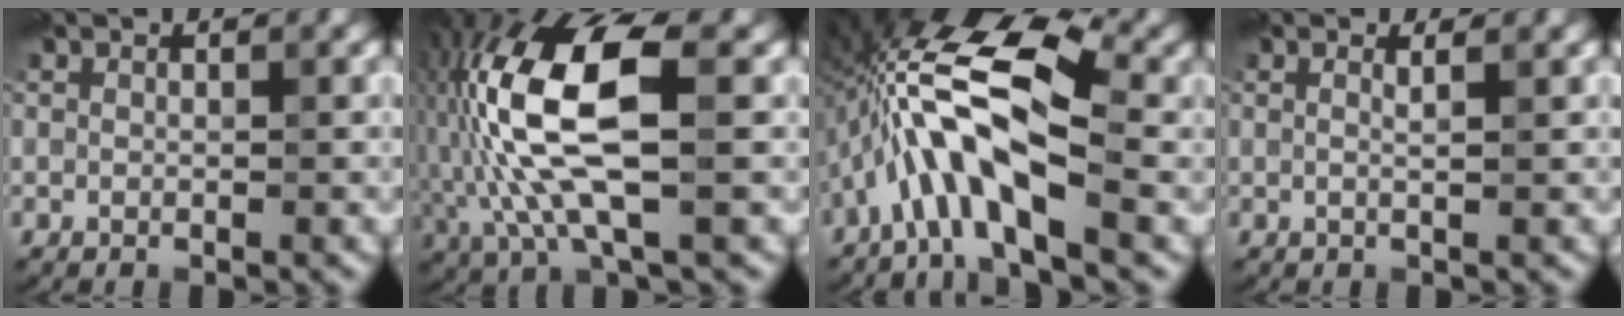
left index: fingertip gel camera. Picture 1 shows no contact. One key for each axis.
{"total": 10.3, "fx": -0.5, "fy": 4.0, "fz": 9.4, "tx": -0.206, "ty": 0.015, "tz": -0.009}
{"total": 10.4, "fx": -2.5, "fy": 3.6, "fz": 9.4, "tx": -0.183, "ty": 0.028, "tz": -0.057}
{"total": 1.1, "fx": 0.4, "fy": 0.4, "fz": 0.9, "tx": -0.009, "ty": -0.003, "tz": -0.005}